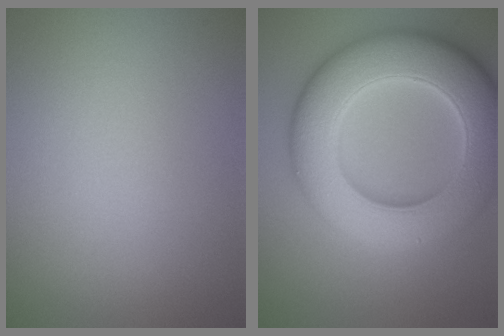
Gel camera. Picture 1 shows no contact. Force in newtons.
{"total": 11.8, "press": 11.8, "slide": 0.2}